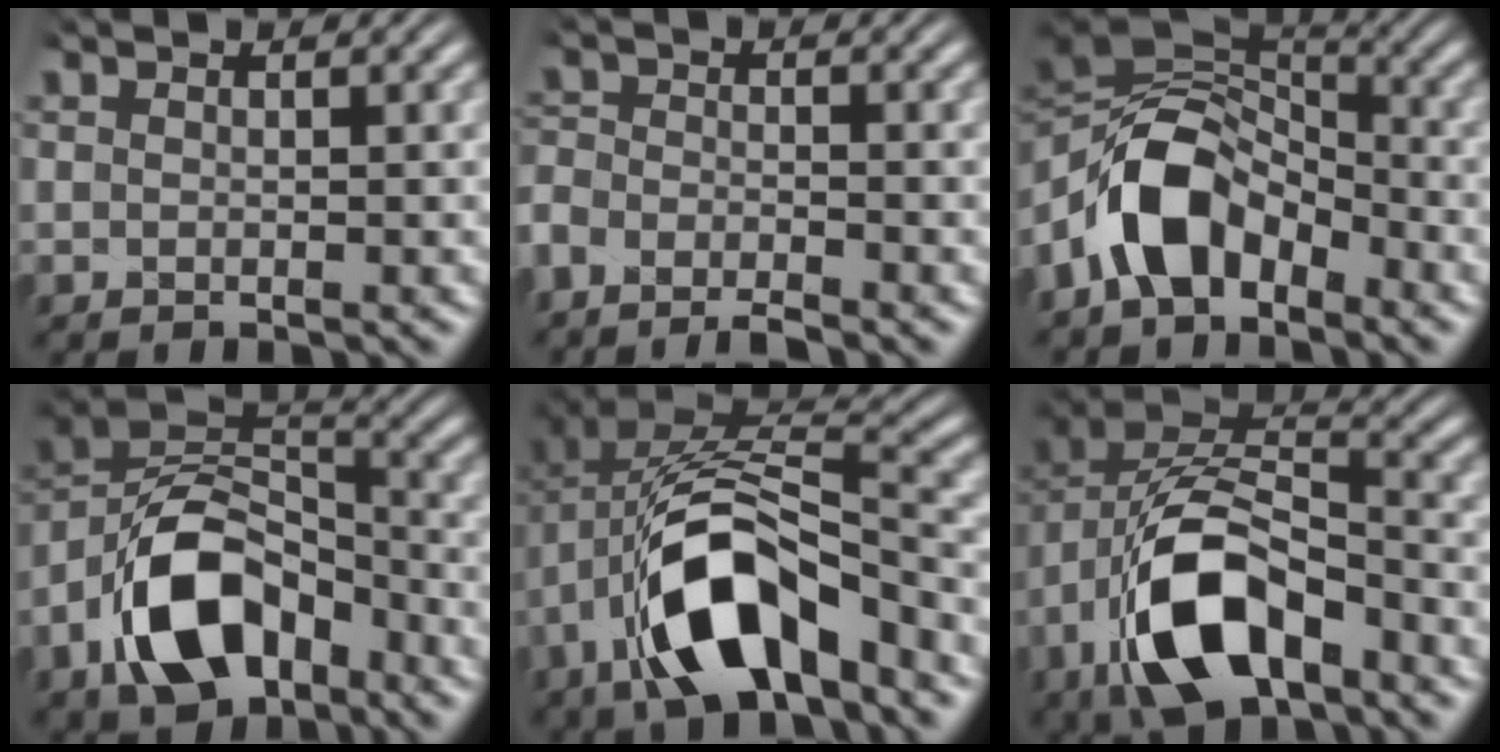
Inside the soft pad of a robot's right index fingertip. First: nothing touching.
{"total": 2.9, "force": [-2.2, 1.7, 1.0], "torque": [-0.032, -0.009, -0.040]}
{"total": 9.8, "force": [-1.1, 7.2, 6.6], "torque": [-0.155, -0.013, -0.019]}
{"total": 11.8, "force": [-2.4, 8.3, 8.0], "torque": [-0.160, -0.020, -0.041]}
{"total": 11.1, "force": [-2.1, 6.6, 8.6], "torque": [-0.178, -0.015, -0.031]}
{"total": 12.3, "force": [-1.7, 8.0, 9.1], "torque": [-0.179, -0.022, -0.027]}